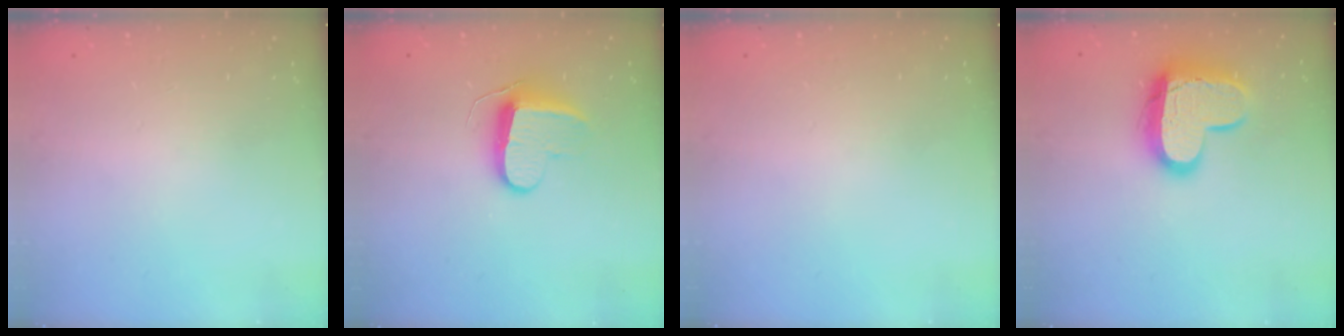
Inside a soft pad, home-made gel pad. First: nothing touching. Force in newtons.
{"total": 9.6, "press": 9.6, "slide": 0.3}
{"total": 0.0}
{"total": 14.9, "press": 14.9, "slide": 1.4}